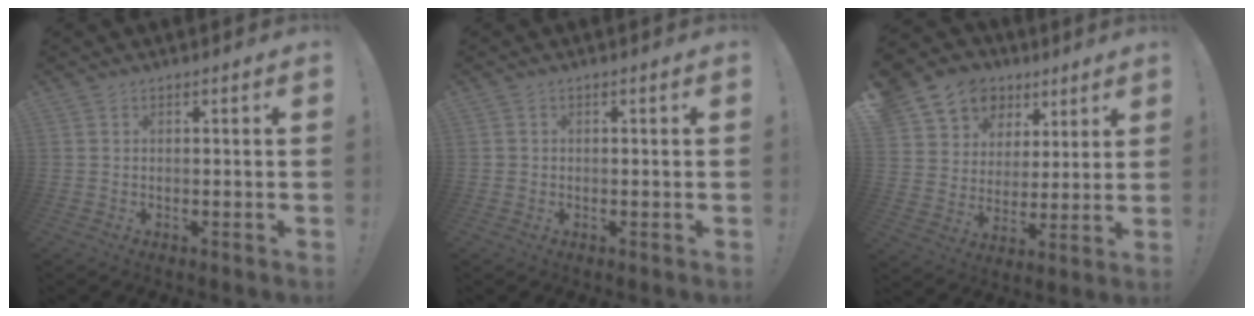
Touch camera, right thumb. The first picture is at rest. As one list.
[{"total": 1.0, "force": [-0.1, 1.0, 0.2], "torque": [-0.008, 0.005, -0.001]}, {"total": 11.1, "force": [6.6, 8.7, 1.9], "torque": [-0.034, -0.048, 0.138]}]